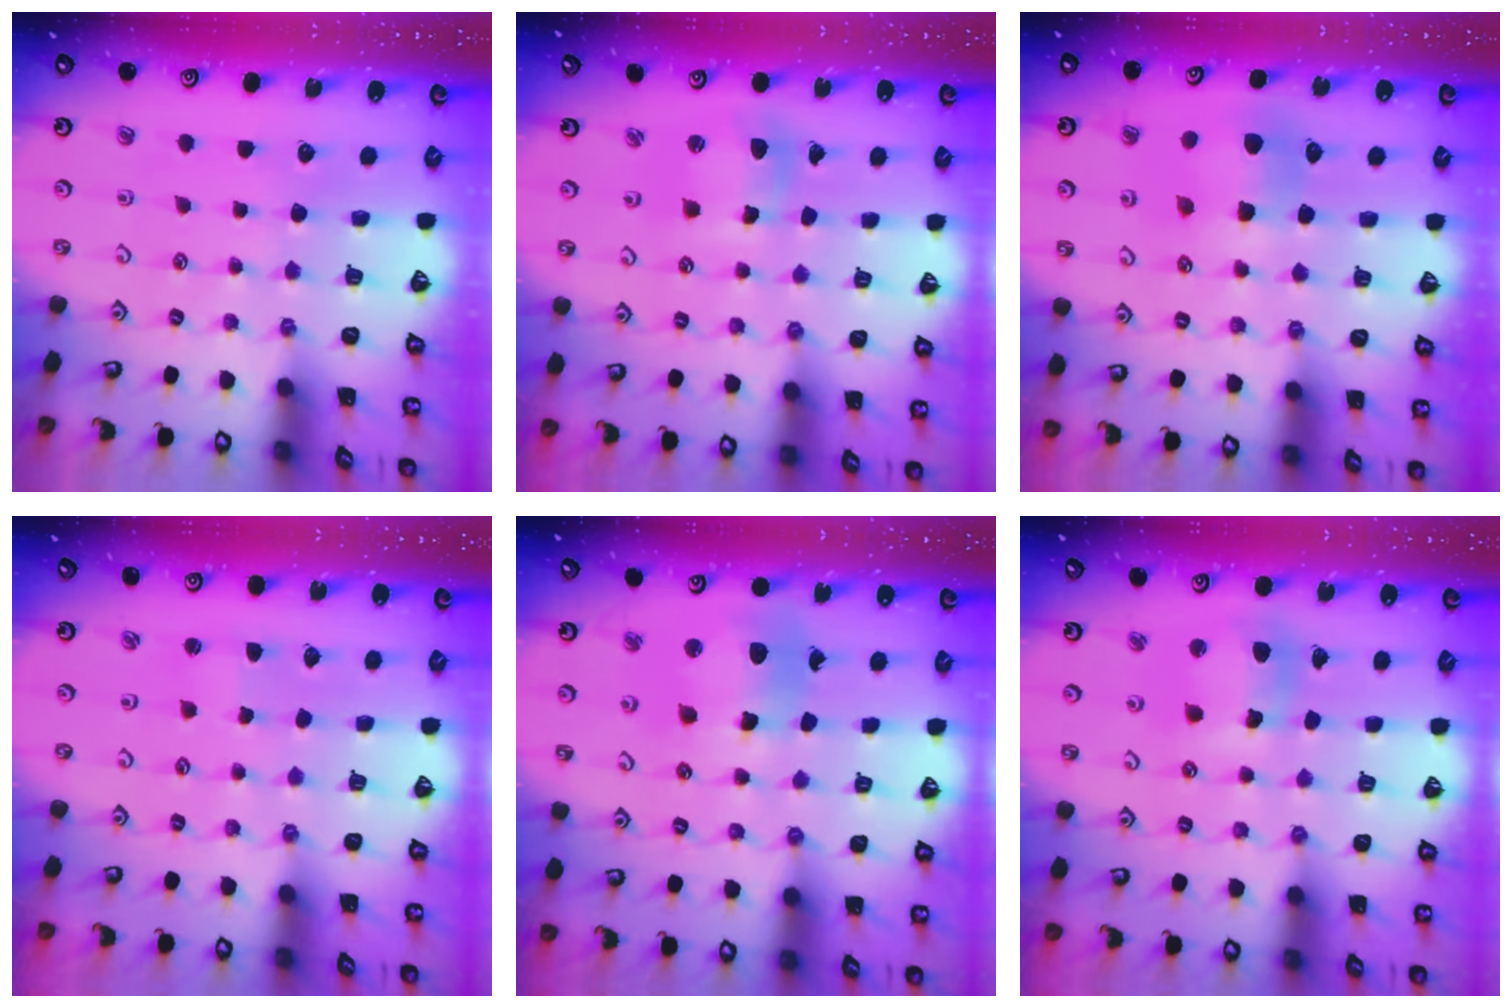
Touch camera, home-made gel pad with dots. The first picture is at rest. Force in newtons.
{"total": 8.0, "press": 7.9, "slide": 1.2}
{"total": 7.8, "press": 7.8, "slide": 0.4}
{"total": 1.5, "press": 1.5, "slide": 0.1}
{"total": 13.9, "press": 13.8, "slide": 1.8}
{"total": 10.7, "press": 10.6, "slide": 1.3}